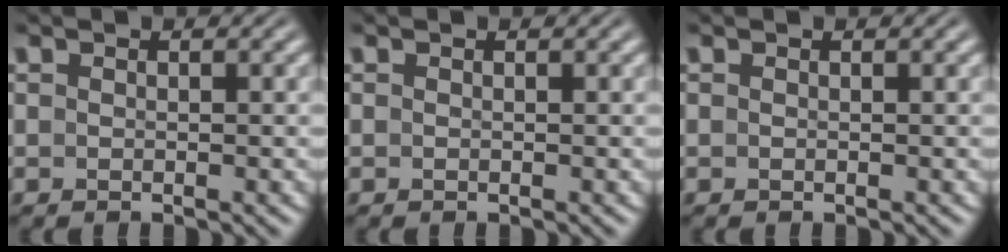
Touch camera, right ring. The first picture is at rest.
{"total": 0.0}
{"total": 0.0}